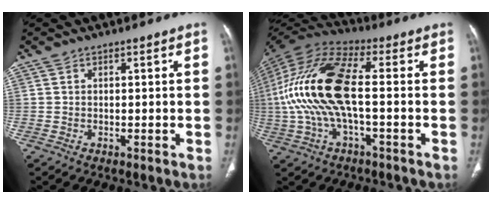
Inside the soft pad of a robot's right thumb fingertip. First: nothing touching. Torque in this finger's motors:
{"motor_torque": [2.32, 2.69, 2.44, -0.32, 0.75]}